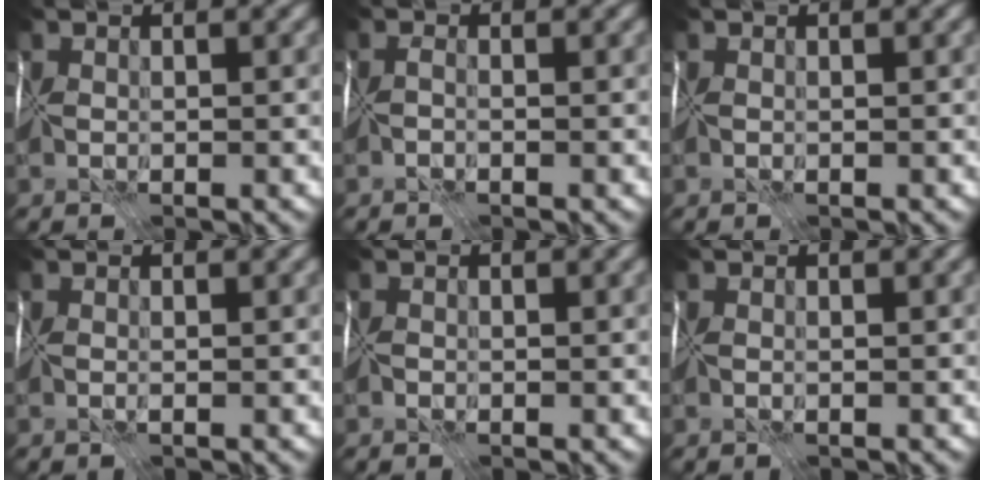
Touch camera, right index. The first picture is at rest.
{"total": 1.4, "force": [-1.1, 0.5, 0.6], "torque": [0.001, -0.002, -0.018]}
{"total": 0.0}
{"total": 0.0}
{"total": 0.8, "force": [-0.6, 0.5, 0.1], "torque": [0.003, -0.005, -0.009]}
{"total": 0.0}